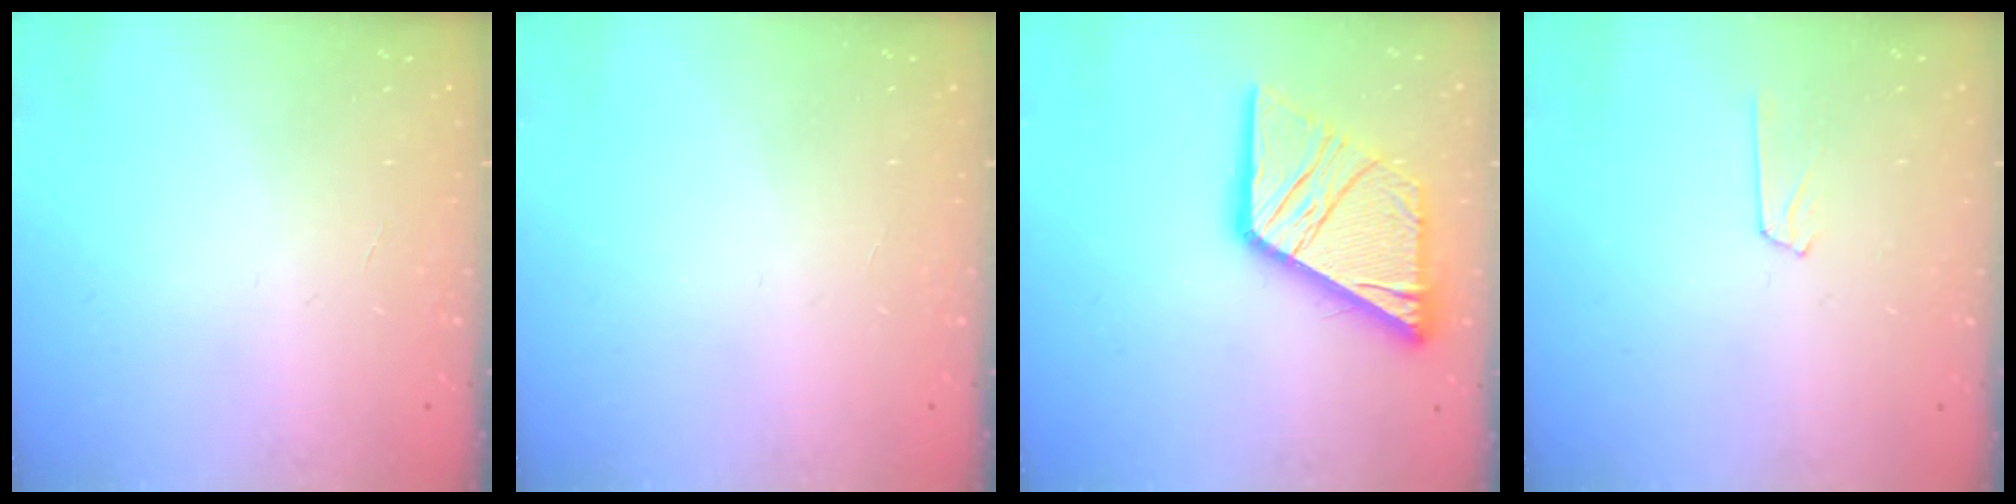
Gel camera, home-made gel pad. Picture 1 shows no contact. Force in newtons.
{"total": 0.0}
{"total": 19.7, "press": 19.6, "slide": 2.3}
{"total": 4.1, "press": 4.1, "slide": 0.5}